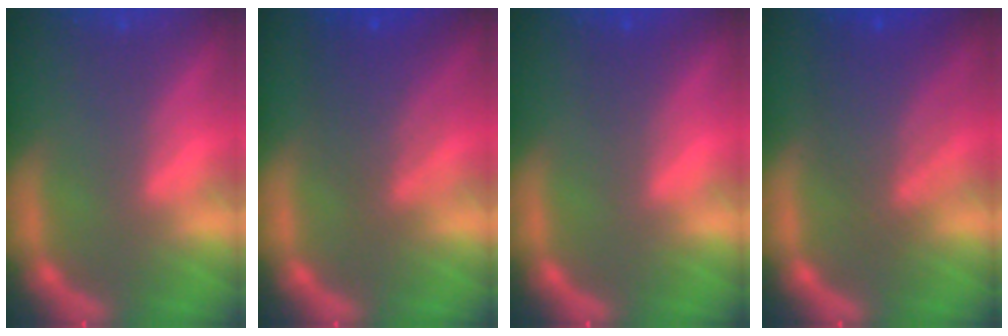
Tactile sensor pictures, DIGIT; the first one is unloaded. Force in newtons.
{"total": 4.6}
{"total": 1.0}
{"total": 5.5}